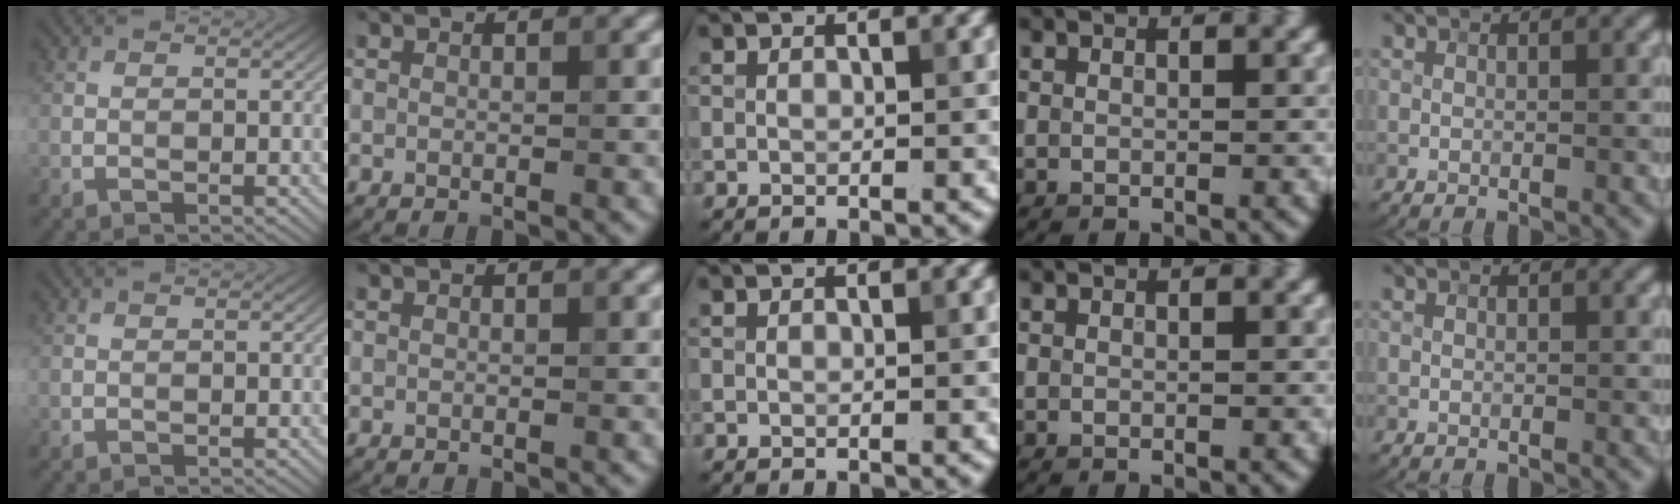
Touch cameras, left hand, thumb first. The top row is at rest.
{}